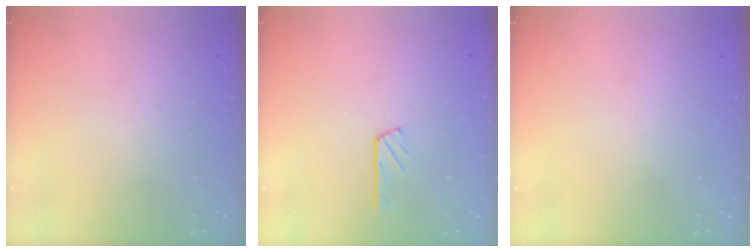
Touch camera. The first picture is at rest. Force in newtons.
{"total": 2.9, "press": 2.9, "slide": 0.5}
{"total": 0.0}